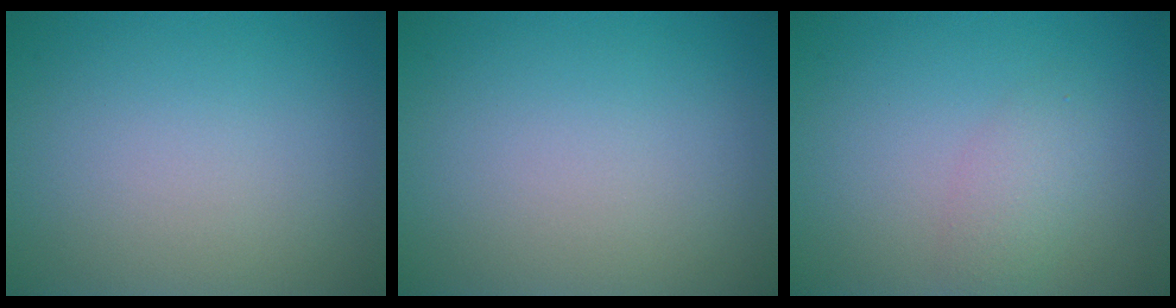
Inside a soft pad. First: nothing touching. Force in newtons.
{"total": 0.0}
{"total": 1.9, "press": 1.9, "slide": 0.1}